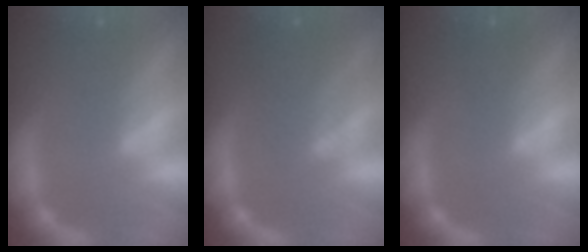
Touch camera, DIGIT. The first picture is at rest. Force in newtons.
{"total": 4.5}
{"total": 1.4}